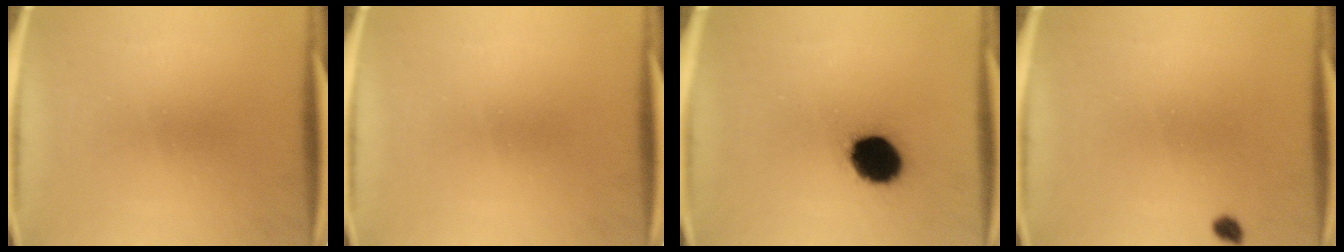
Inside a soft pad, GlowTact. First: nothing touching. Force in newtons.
{"total": 0.0}
{"total": 13.6}
{"total": 1.2}